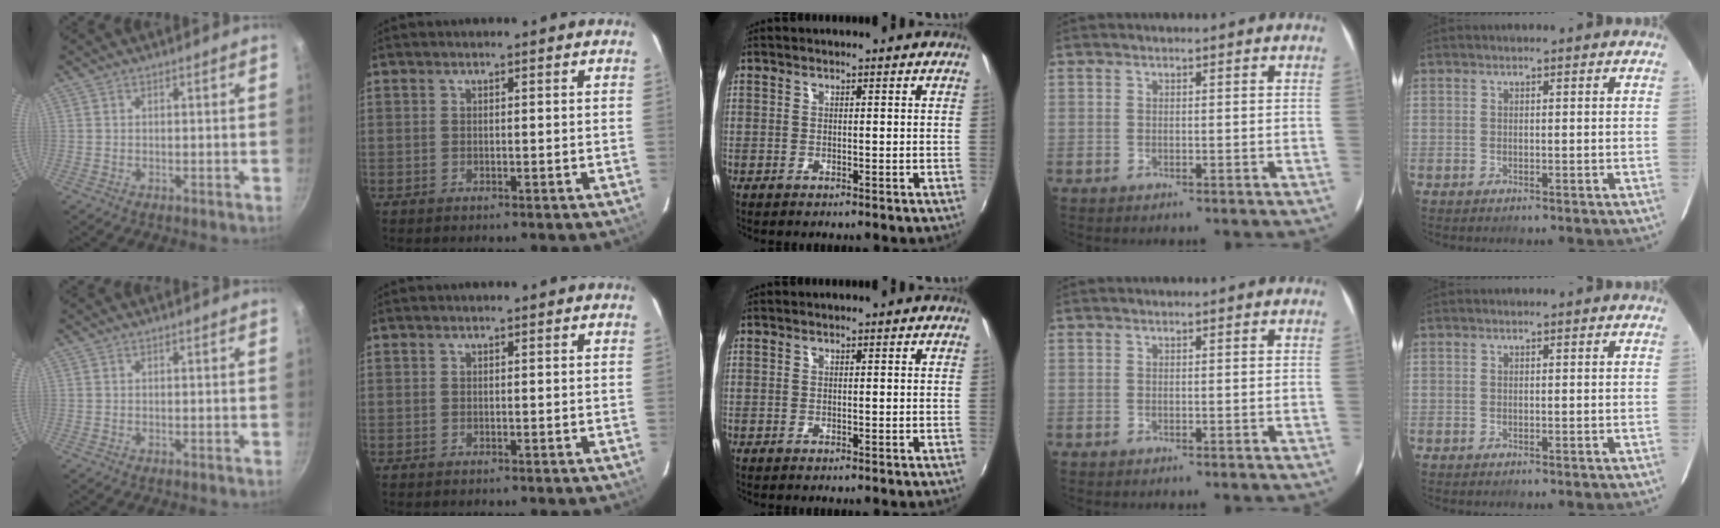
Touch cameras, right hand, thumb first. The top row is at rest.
{}